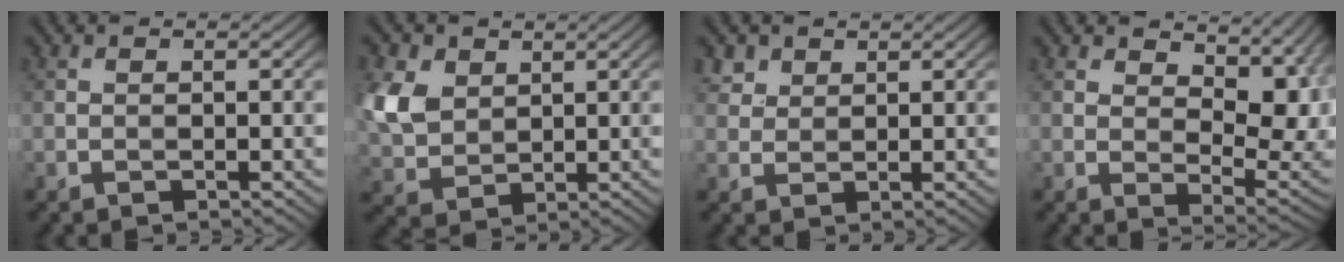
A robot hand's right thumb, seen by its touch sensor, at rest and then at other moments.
{"total": 7.2, "force": [2.5, 5.4, 4.1], "torque": [-0.134, 0.007, 0.052]}
{"total": 2.6, "force": [1.7, 1.8, 0.8], "torque": [-0.026, -0.004, 0.046]}
{"total": 11.9, "force": [5.3, 5.7, 9.0], "torque": [-0.139, -0.007, 0.088]}